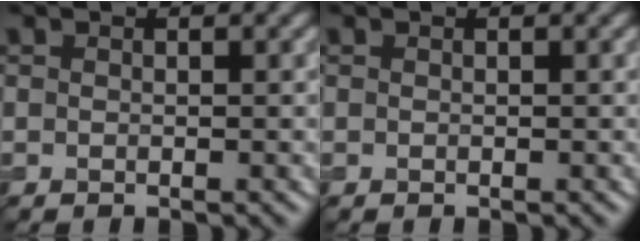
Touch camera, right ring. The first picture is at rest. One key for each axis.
{"total": 0.0}